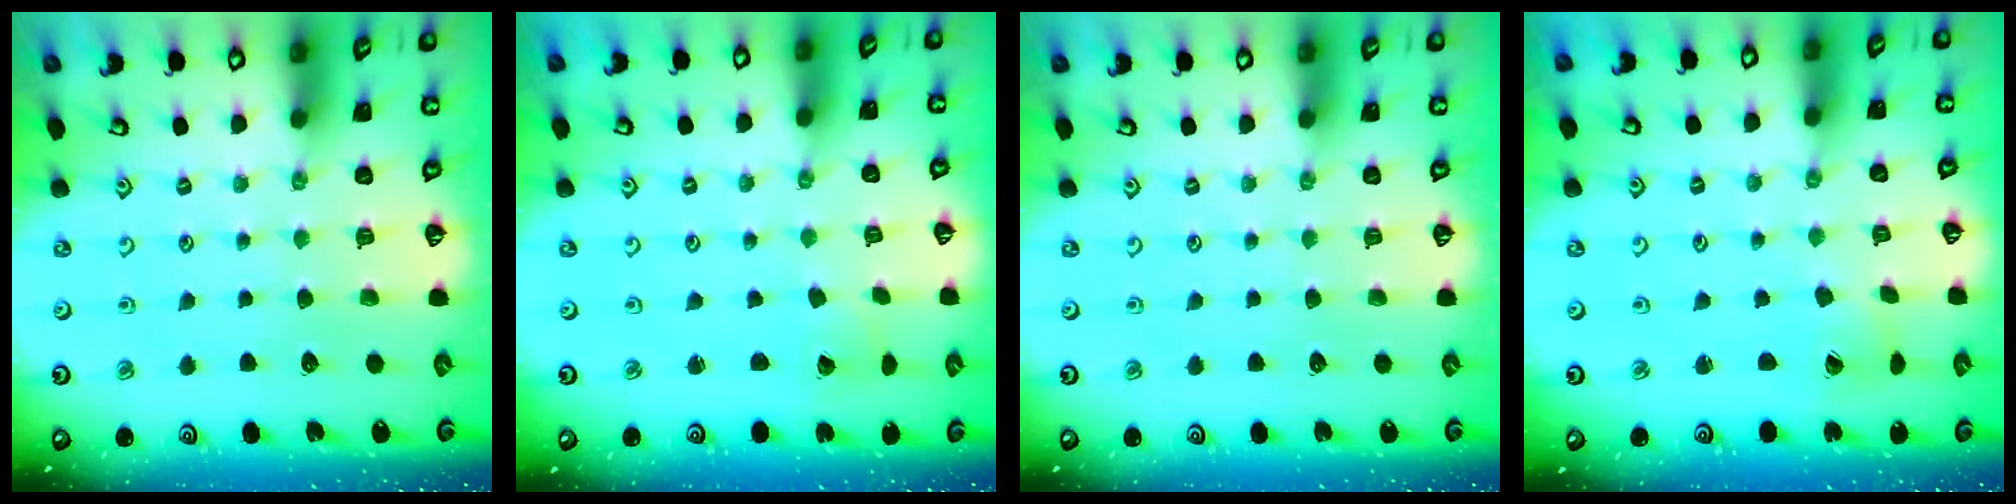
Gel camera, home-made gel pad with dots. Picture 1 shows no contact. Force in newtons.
{"total": 1.7, "press": 1.7, "slide": 0.1}
{"total": 0.0}
{"total": 2.7, "press": 2.7, "slide": 0.4}